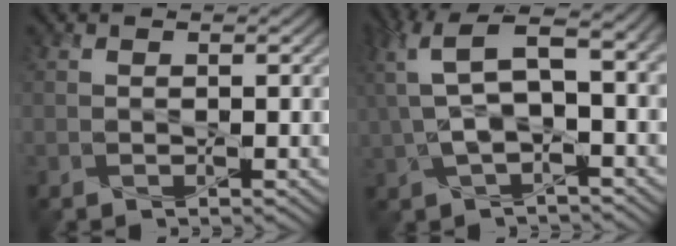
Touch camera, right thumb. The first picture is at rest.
{"total": 10.1, "force": [2.1, 4.4, 8.9], "torque": [-0.209, 0.007, 0.040]}